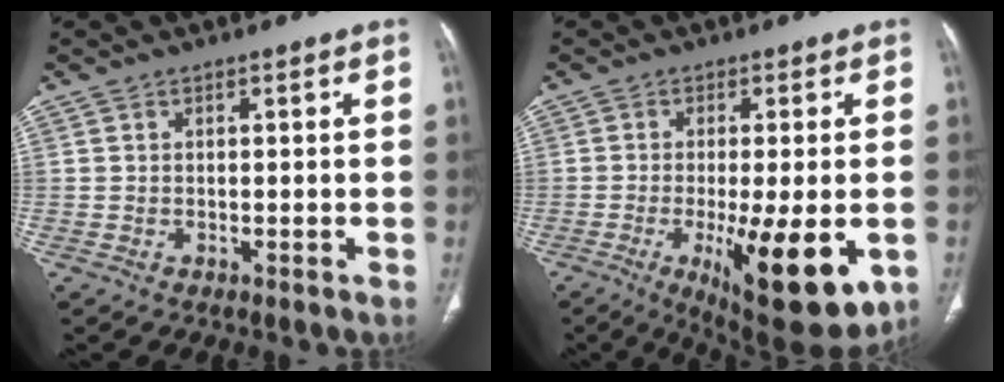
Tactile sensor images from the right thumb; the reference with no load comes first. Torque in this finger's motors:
{"motor_torque": [2.80, 2.20, 1.11, 0.51, 0.37]}